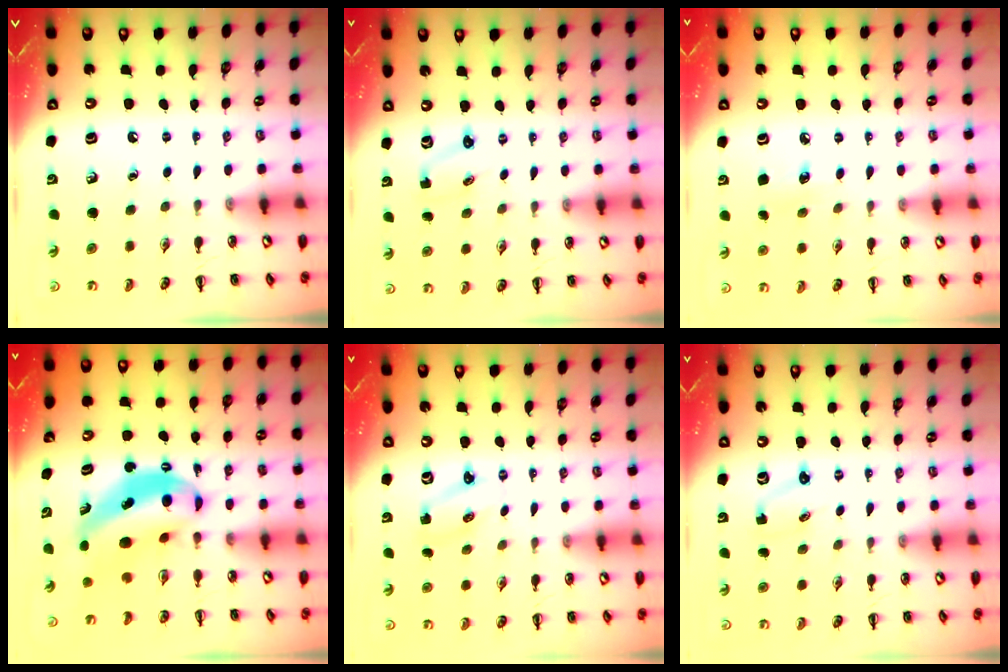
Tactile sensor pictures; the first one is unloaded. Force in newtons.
{"total": 2.2, "press": 2.1, "slide": 0.6}
{"total": 6.0, "press": 5.8, "slide": 1.8}
{"total": 8.0, "press": 7.8, "slide": 1.7}
{"total": 2.0, "press": 1.9, "slide": 0.6}
{"total": 2.2, "press": 2.1, "slide": 0.6}